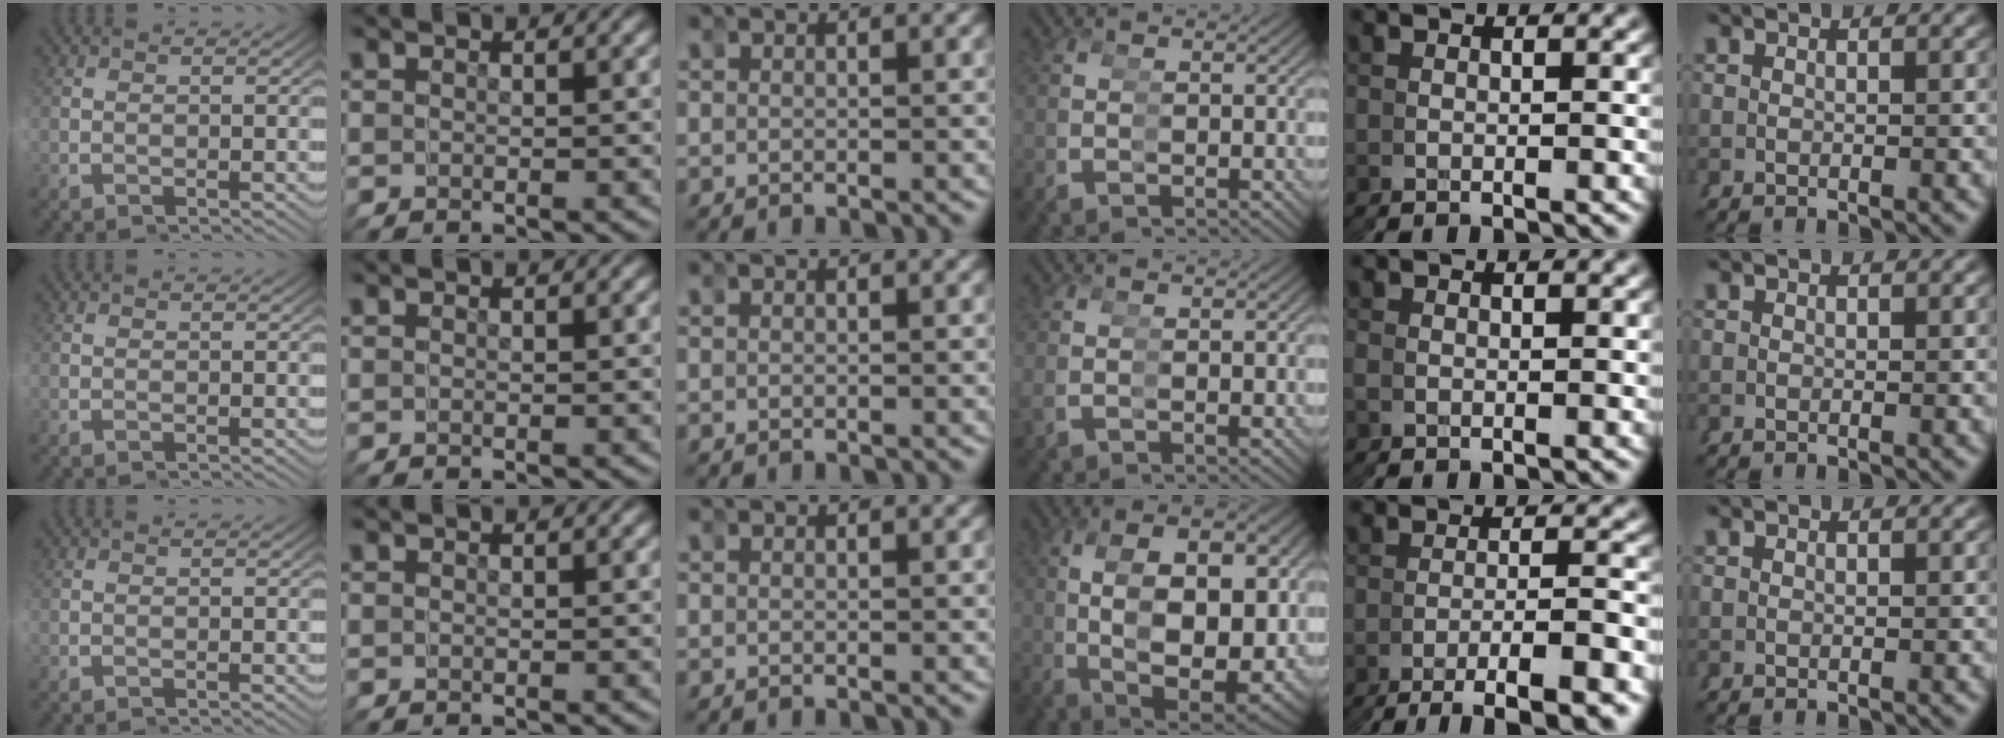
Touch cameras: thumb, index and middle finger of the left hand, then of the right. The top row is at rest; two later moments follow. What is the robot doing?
{"motion": "grasp_and_lifting", "object": "bandage"}